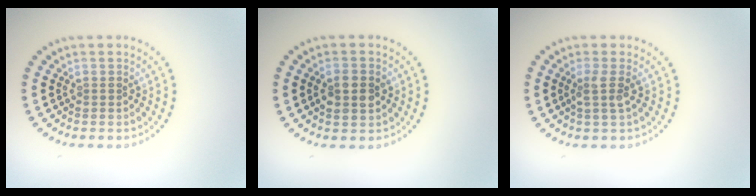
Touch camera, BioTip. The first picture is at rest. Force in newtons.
{"total": 2.7, "press": 2.6, "slide": 0.3}
{"total": 1.9, "press": 1.5, "slide": 1.2}